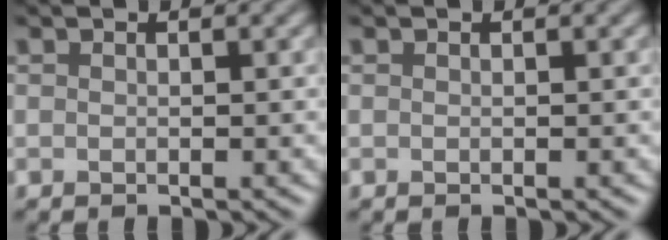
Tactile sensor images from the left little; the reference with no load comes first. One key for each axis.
{"total": 0.0}